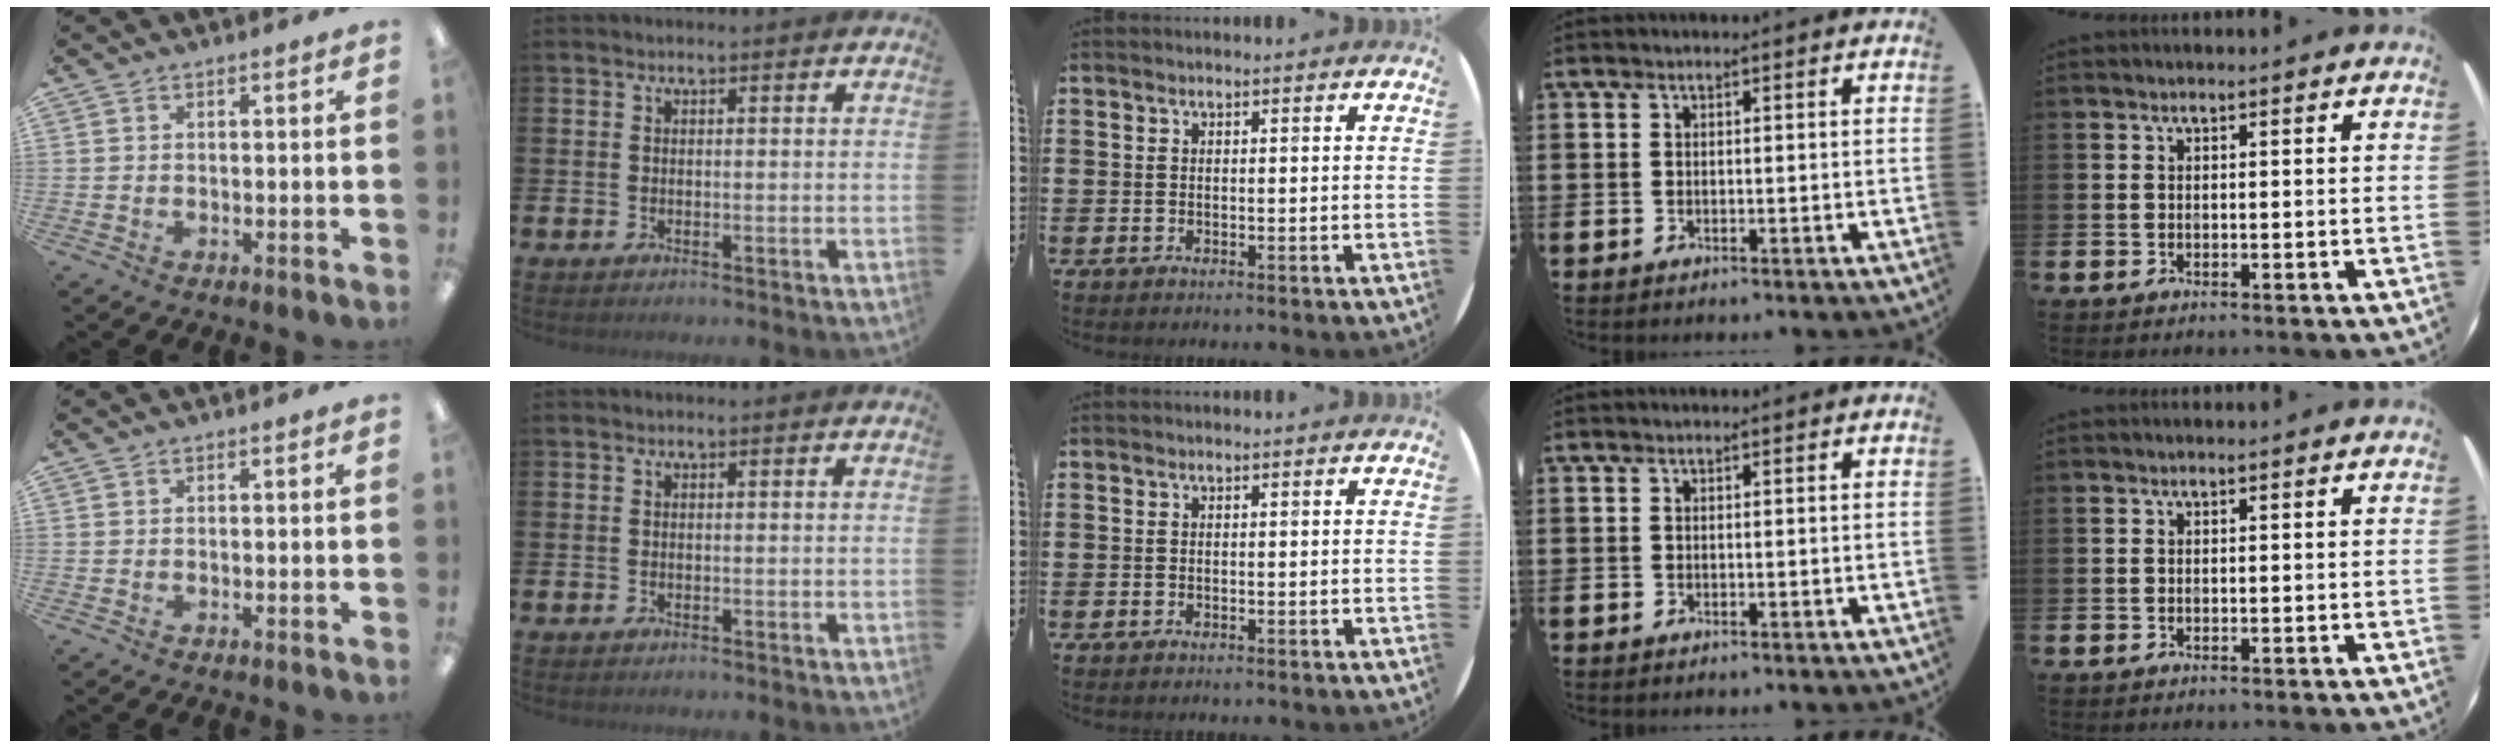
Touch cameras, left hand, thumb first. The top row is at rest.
{}